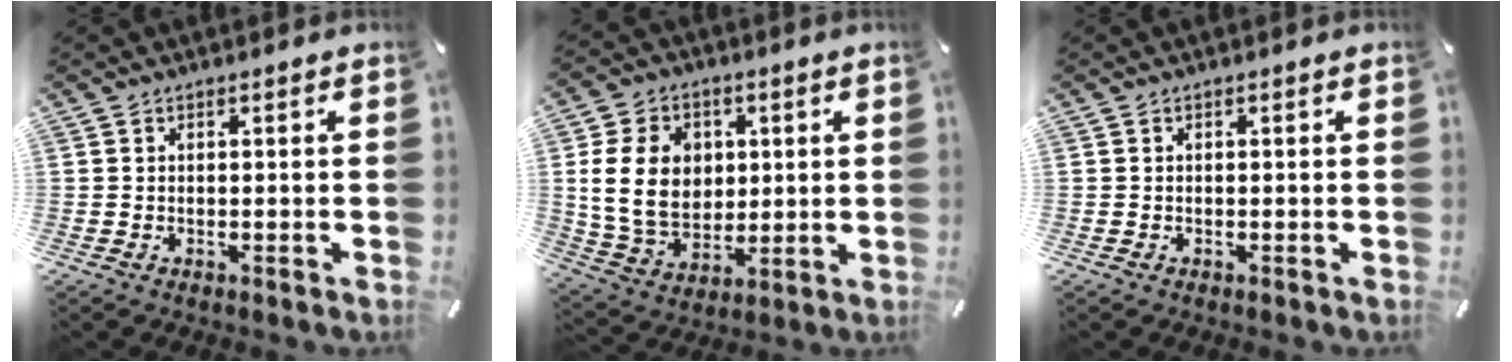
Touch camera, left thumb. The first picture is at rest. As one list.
[{"total": 13.9, "force": [2.0, 11.3, 7.9], "torque": [-0.168, 0.008, 0.036]}, {"total": 0.0}]